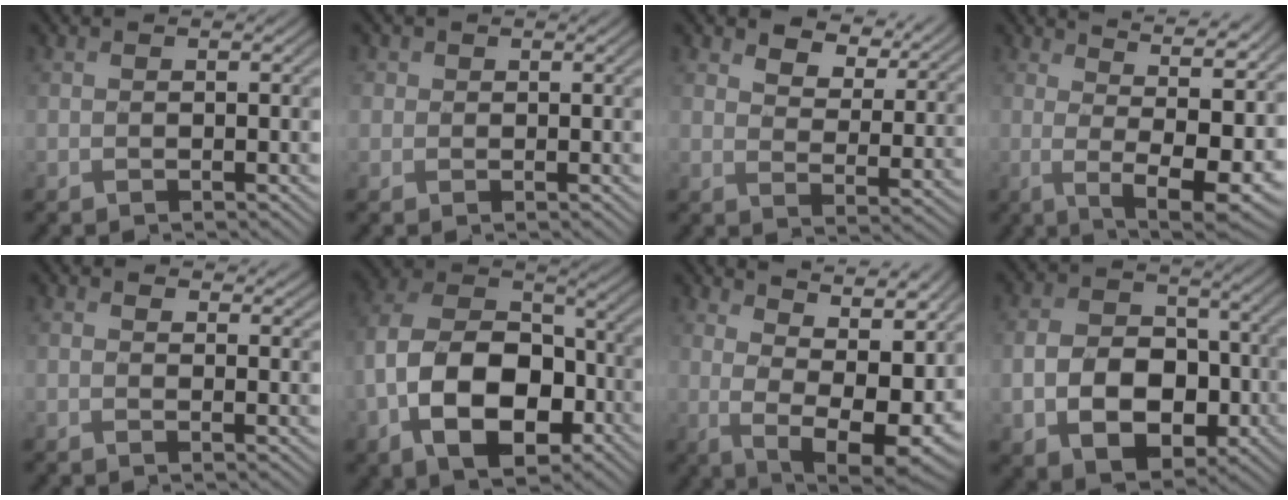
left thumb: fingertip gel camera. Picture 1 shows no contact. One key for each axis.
{"total": 1.3, "fx": 0.1, "fy": 1.3, "fz": 0.1, "tx": 0.000, "ty": -0.001, "tz": -0.002}
{"total": 6.6, "fx": 4.6, "fy": 3.2, "fz": 3.4, "tx": -0.066, "ty": 0.001, "tz": 0.070}
{"total": 12.4, "fx": 4.9, "fy": 3.8, "fz": 10.7, "tx": -0.140, "ty": 0.014, "tz": 0.064}
{"total": 2.6, "fx": 2.1, "fy": 1.0, "fz": 1.1, "tx": -0.011, "ty": -0.002, "tz": 0.034}
{"total": 14.1, "fx": -5.0, "fy": 9.0, "fz": 9.7, "tx": -0.199, "ty": -0.019, "tz": -0.106}
{"total": 13.7, "fx": 6.2, "fy": 6.0, "fz": 10.7, "tx": -0.152, "ty": 0.002, "tz": 0.093}
{"total": 9.6, "fx": -2.8, "fy": 7.1, "fz": 5.9, "tx": -0.118, "ty": -0.020, "tz": -0.062}